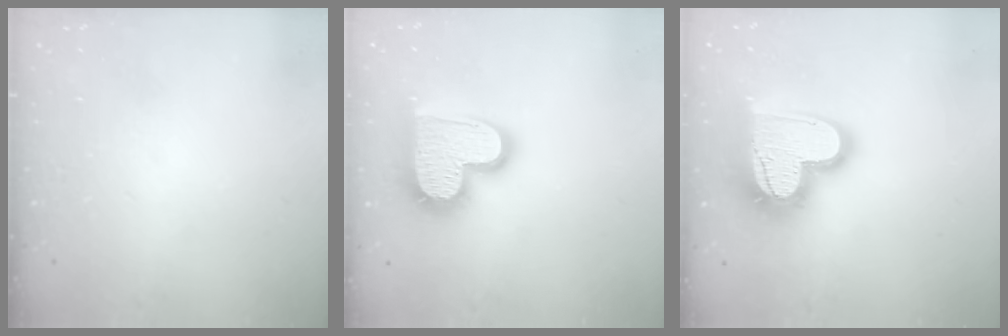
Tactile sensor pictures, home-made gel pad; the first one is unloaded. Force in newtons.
{"total": 17.7, "press": 17.6, "slide": 1.3}
{"total": 21.0, "press": 21.0, "slide": 1.7}